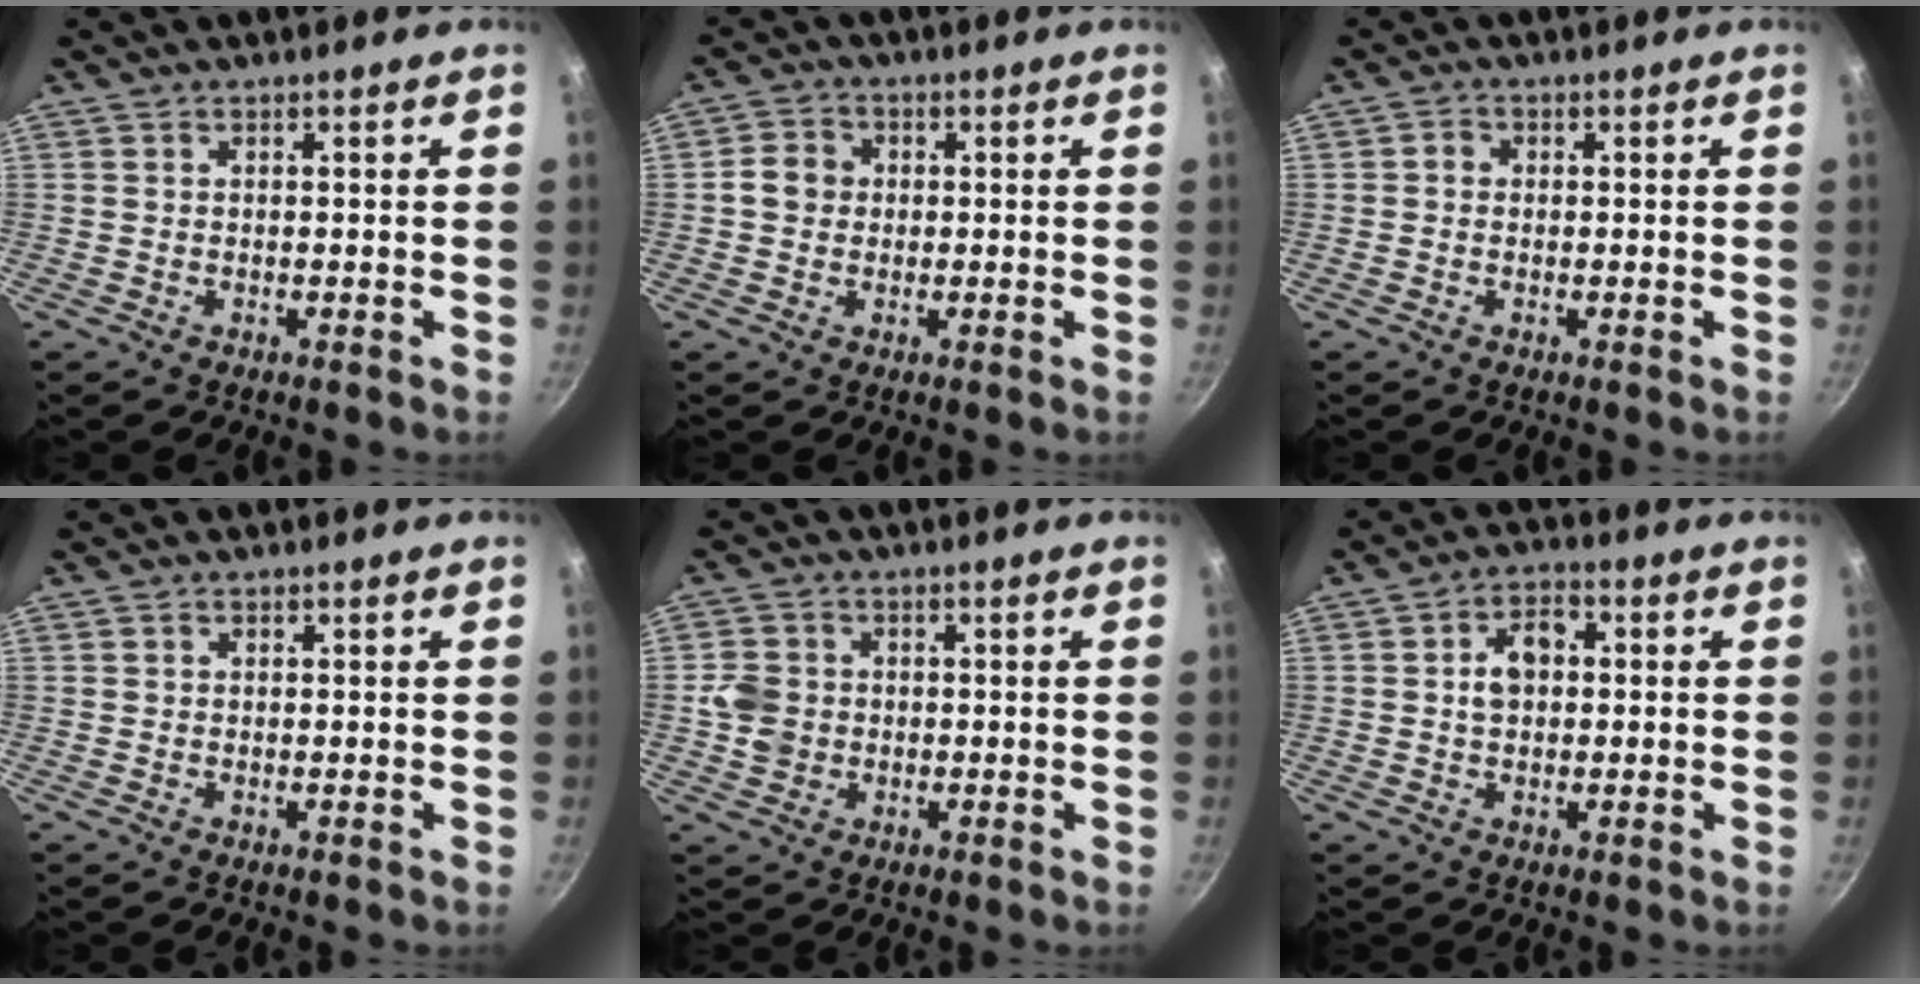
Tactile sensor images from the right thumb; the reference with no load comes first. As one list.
[{"total": 4.4, "force": [0.1, 3.9, 1.9], "torque": [-0.016, 0.007, -0.010]}, {"total": 1.6, "force": [-0.1, 1.4, 0.7], "torque": [-0.009, 0.006, -0.005]}, {"total": 0.0}, {"total": 5.3, "force": [-0.4, 4.8, 2.2], "torque": [-0.026, 0.007, -0.013]}, {"total": 6.1, "force": [0.6, 4.3, 4.2], "torque": [-0.043, 0.015, 0.004]}]